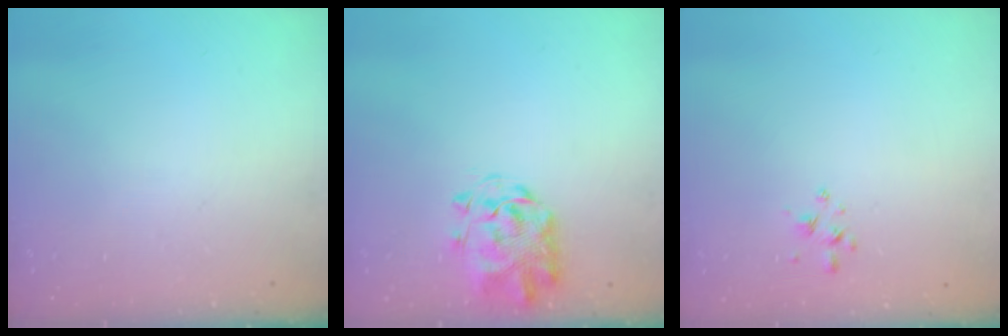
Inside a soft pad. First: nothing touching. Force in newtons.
{"total": 2.9, "press": 2.8, "slide": 0.8}
{"total": 2.4, "press": 2.3, "slide": 0.8}